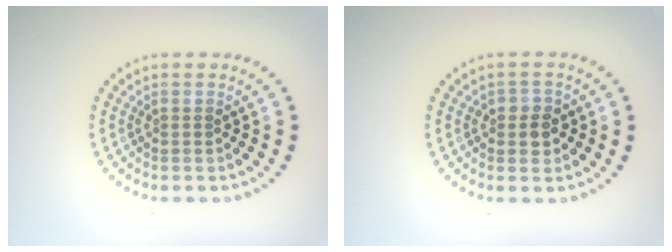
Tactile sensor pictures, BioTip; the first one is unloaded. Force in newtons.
{"total": 1.9, "press": 1.9, "slide": 0.5}